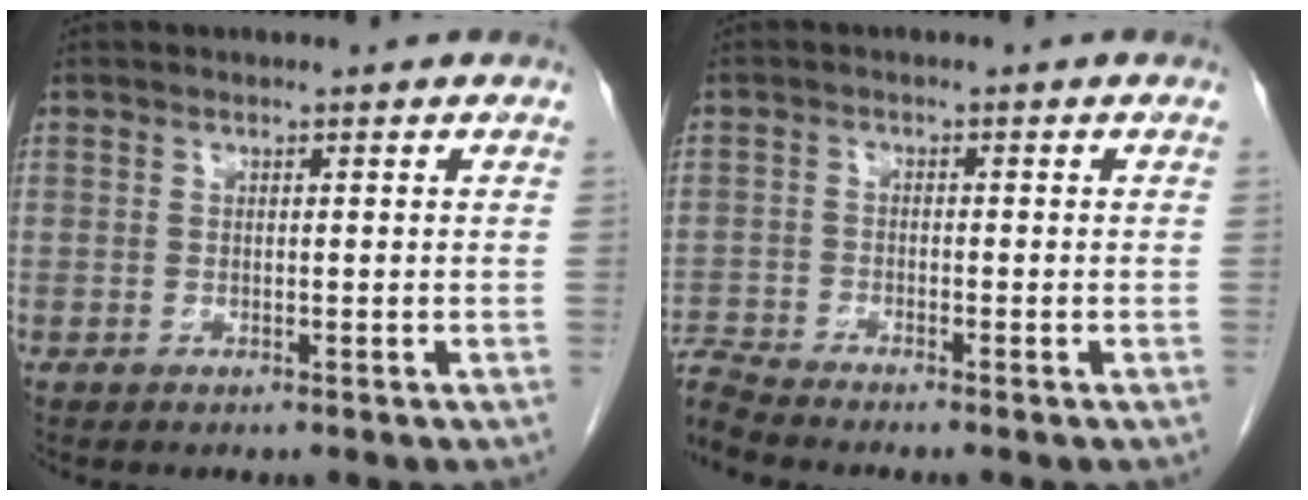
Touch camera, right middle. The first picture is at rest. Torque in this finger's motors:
{"motor_torque": [-0.56, -0.52, 0.06, 0.05]}